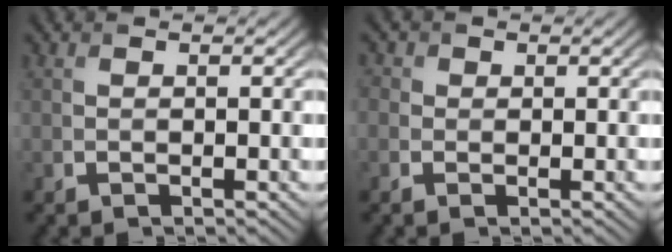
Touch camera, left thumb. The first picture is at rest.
{"total": 1.9, "force": [0.2, 1.8, 0.5], "torque": [-0.014, 0.003, -0.006]}